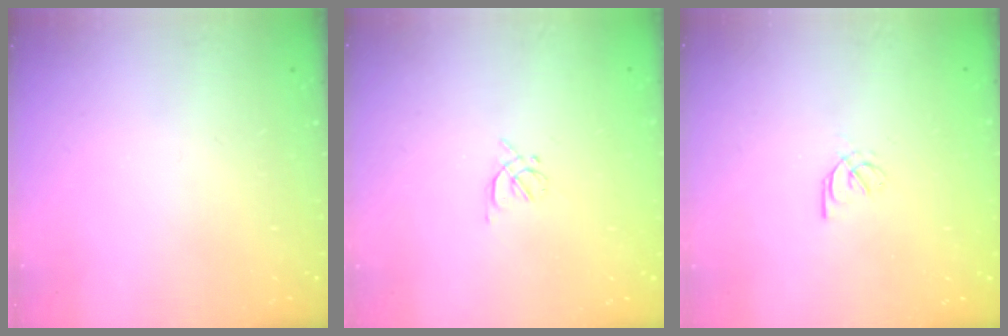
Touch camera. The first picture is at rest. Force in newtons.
{"total": 1.6, "press": 1.6, "slide": 0.5}
{"total": 1.9, "press": 1.8, "slide": 0.5}